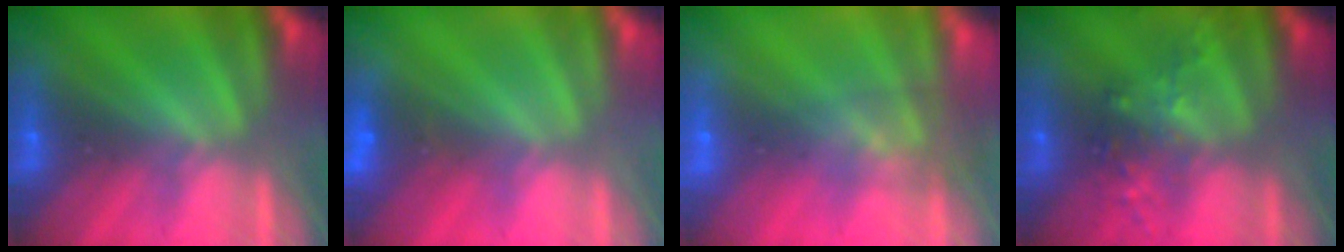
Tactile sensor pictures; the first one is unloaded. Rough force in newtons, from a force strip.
{"total": 4.9}
{"total": 7.8}
{"total": 2.6}